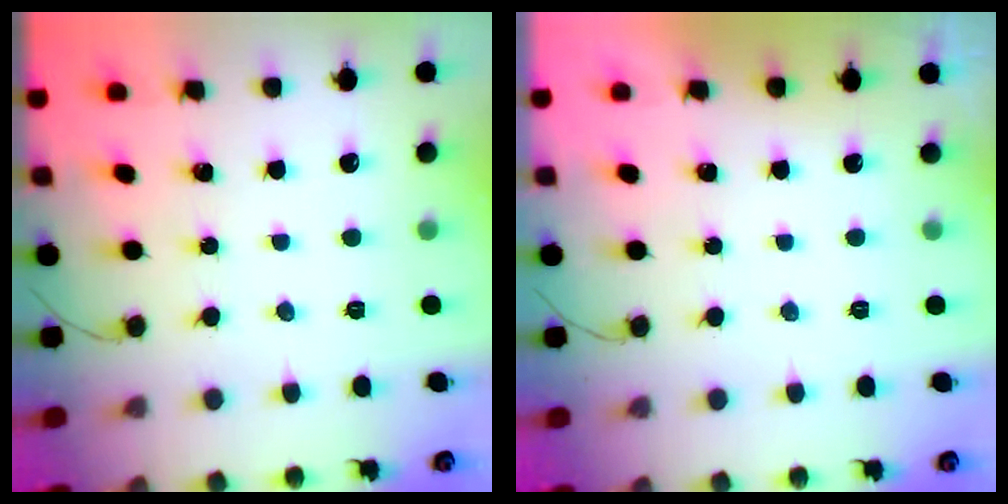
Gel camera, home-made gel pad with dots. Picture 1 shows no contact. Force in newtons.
{"total": 0.0}